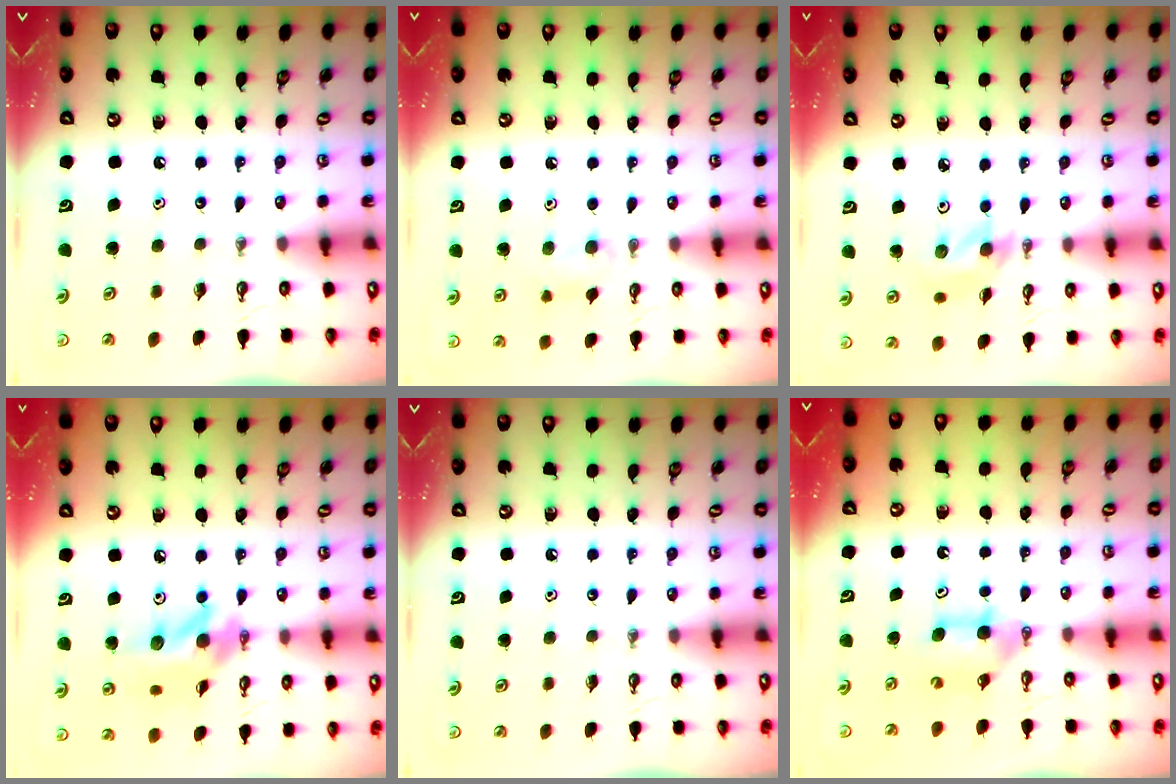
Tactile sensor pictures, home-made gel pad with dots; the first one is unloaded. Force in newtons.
{"total": 7.3, "press": 7.2, "slide": 1.4}
{"total": 7.5, "press": 7.2, "slide": 2.1}
{"total": 13.2, "press": 12.8, "slide": 3.0}
{"total": 0.0}
{"total": 4.5, "press": 4.3, "slide": 1.4}